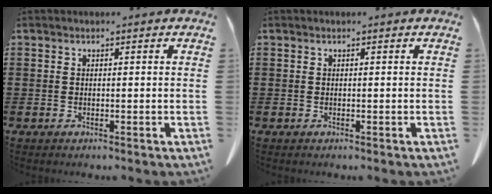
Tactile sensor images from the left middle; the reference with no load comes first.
{"total": 0.0}